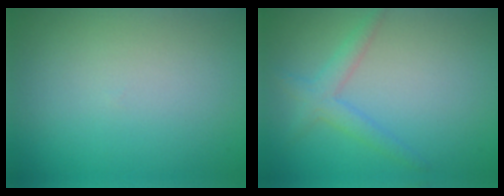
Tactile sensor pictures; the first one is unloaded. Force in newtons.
{"total": 2.3, "press": 2.3, "slide": 0.1}